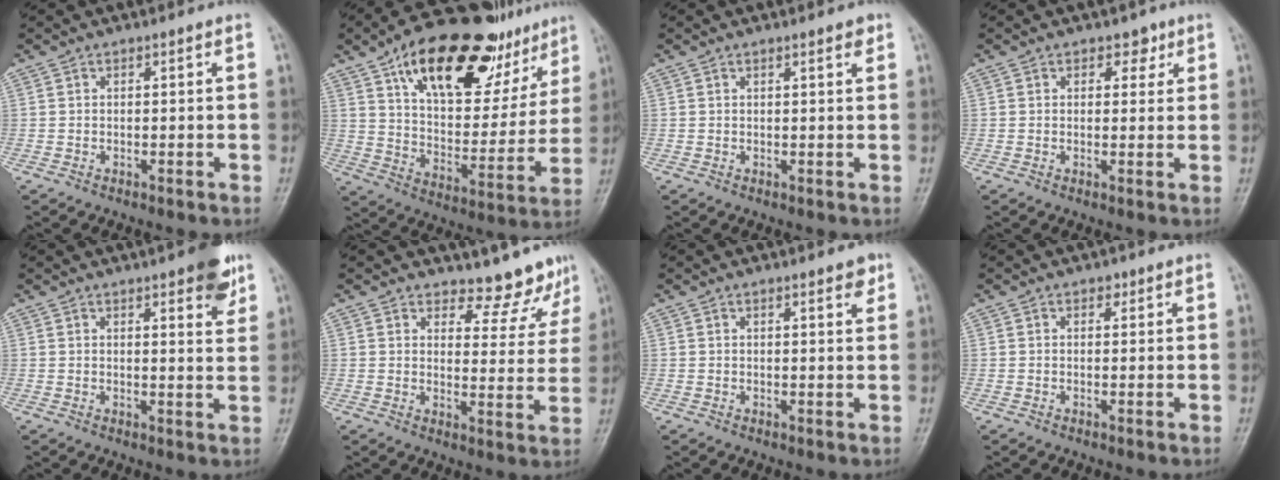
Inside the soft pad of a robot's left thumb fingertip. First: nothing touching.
{"total": 27.8, "force": [15.9, 13.4, 18.5], "torque": [-0.231, -0.020, 0.250]}
{"total": 1.5, "force": [1.0, 0.3, 1.1], "torque": [-0.012, -0.004, 0.012]}
{"total": 2.8, "force": [1.6, 2.0, 1.2], "torque": [0.007, -0.006, 0.019]}
{"total": 7.4, "force": [4.4, 2.0, 5.5], "torque": [-0.057, -0.020, 0.053]}
{"total": 8.4, "force": [7.8, 3.0, 0.7], "torque": [0.026, -0.072, 0.094]}
{"total": 2.5, "force": [1.7, 0.7, 1.8], "torque": [-0.015, -0.008, 0.020]}
{"total": 1.2, "force": [0.7, 0.8, 0.5], "torque": [0.002, -0.003, 0.008]}